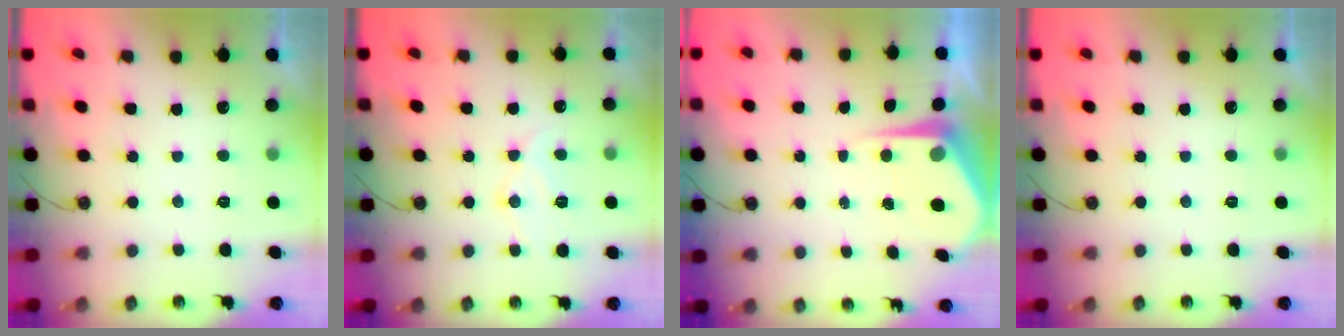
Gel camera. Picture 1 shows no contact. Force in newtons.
{"total": 11.1, "press": 11.0, "slide": 0.9}
{"total": 6.8, "press": 6.7, "slide": 0.6}
{"total": 0.0}